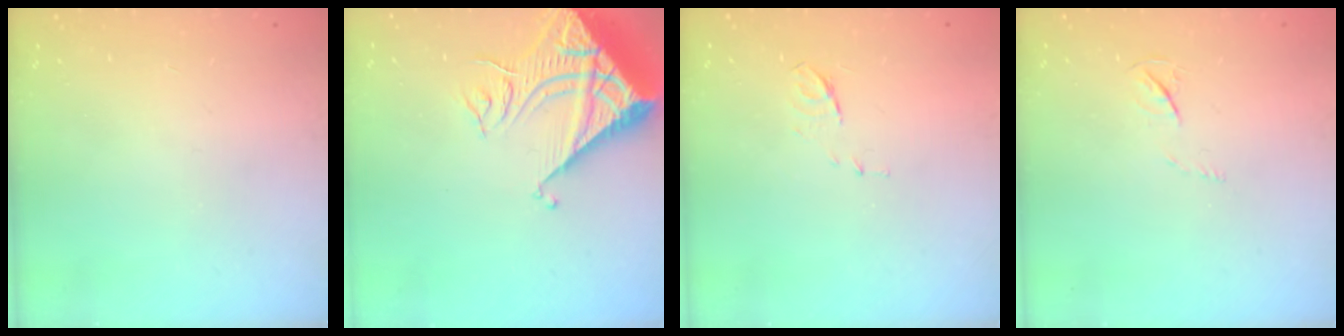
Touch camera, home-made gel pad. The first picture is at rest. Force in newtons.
{"total": 11.1, "press": 11.1, "slide": 1.0}
{"total": 5.8, "press": 5.8, "slide": 0.7}
{"total": 3.1, "press": 3.1, "slide": 0.5}